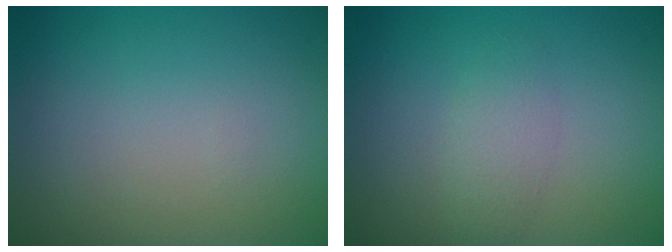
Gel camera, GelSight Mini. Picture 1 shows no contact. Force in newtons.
{"total": 1.8, "press": 1.8, "slide": 0.1}